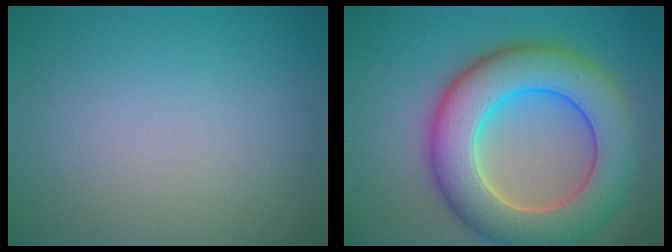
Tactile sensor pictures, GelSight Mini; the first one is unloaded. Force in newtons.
{"total": 10.4, "press": 10.3, "slide": 0.7}